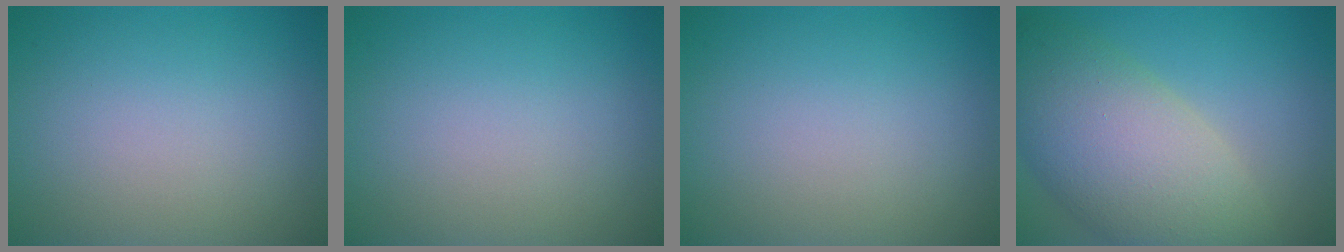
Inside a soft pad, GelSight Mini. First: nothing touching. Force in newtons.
{"total": 0.0}
{"total": 0.0}
{"total": 9.9, "press": 9.9, "slide": 0.7}